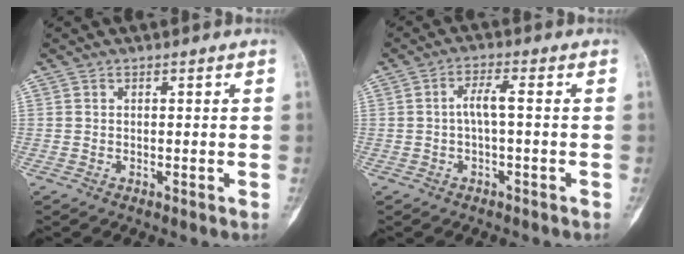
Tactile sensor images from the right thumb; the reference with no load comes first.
{"total": 3.4, "force": [-0.3, 0.7, 3.3], "torque": [-0.066, 0.014, -0.008]}